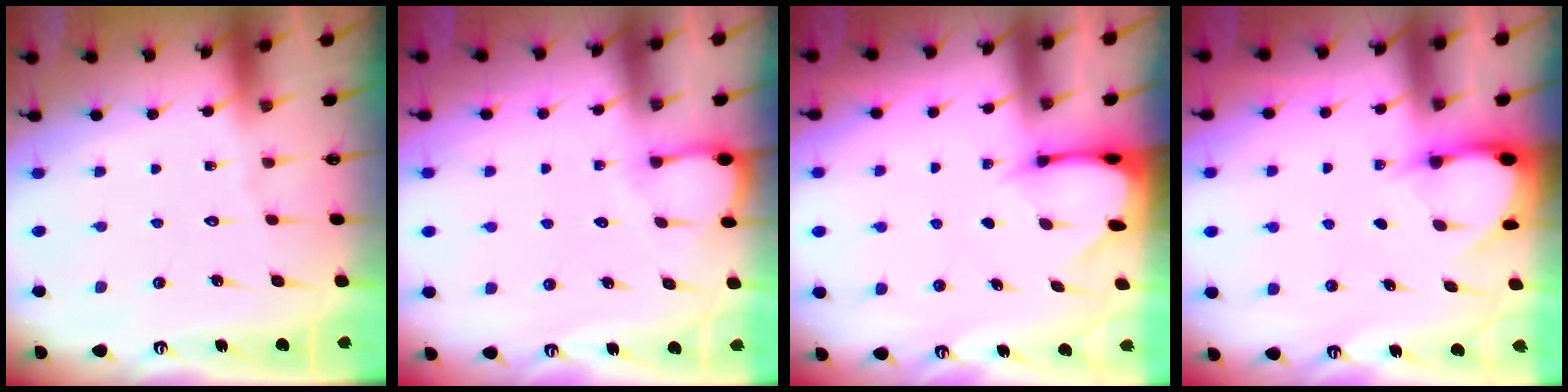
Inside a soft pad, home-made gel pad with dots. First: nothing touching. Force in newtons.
{"total": 3.2, "press": 3.2, "slide": 0.3}
{"total": 2.4, "press": 2.4, "slide": 0.3}
{"total": 2.9, "press": 2.9, "slide": 0.3}